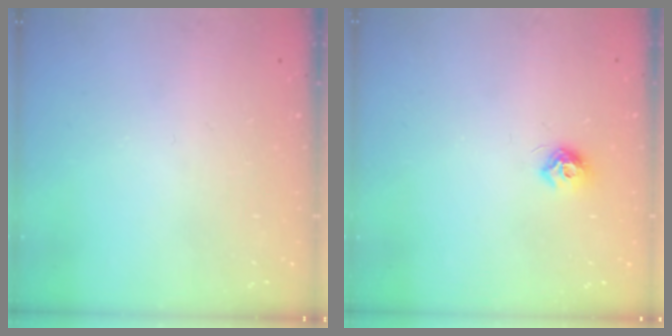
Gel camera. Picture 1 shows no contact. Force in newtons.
{"total": 7.2, "press": 7.2, "slide": 0.5}